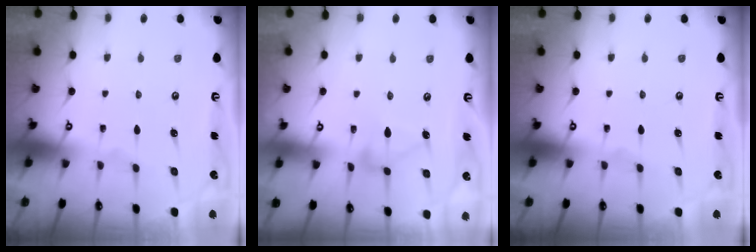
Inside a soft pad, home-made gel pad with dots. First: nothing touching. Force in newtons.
{"total": 6.3, "press": 6.3, "slide": 0.5}
{"total": 0.0}